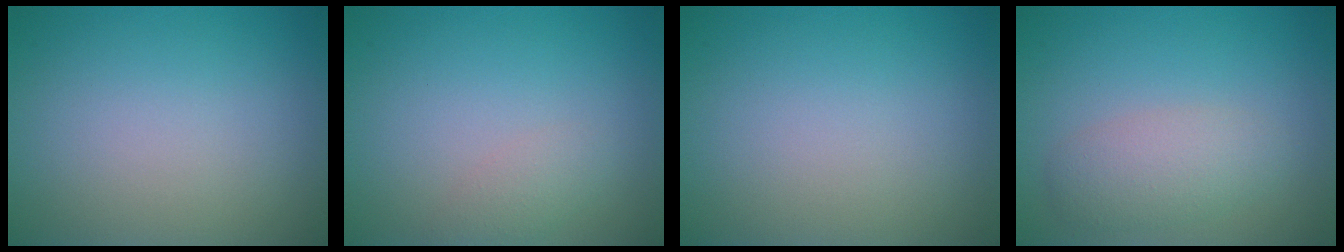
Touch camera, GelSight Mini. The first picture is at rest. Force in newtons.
{"total": 1.4, "press": 1.4, "slide": 0.1}
{"total": 0.0}
{"total": 2.9, "press": 2.9, "slide": 0.1}